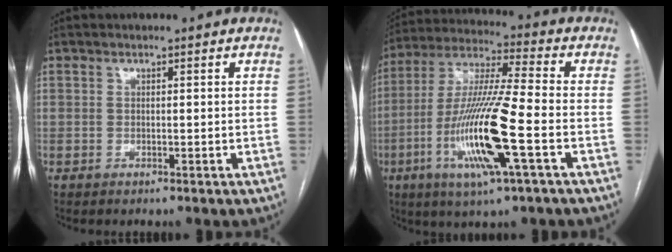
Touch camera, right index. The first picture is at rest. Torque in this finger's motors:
{"motor_torque": [2.14, 0.00, 1.05, 0.21]}